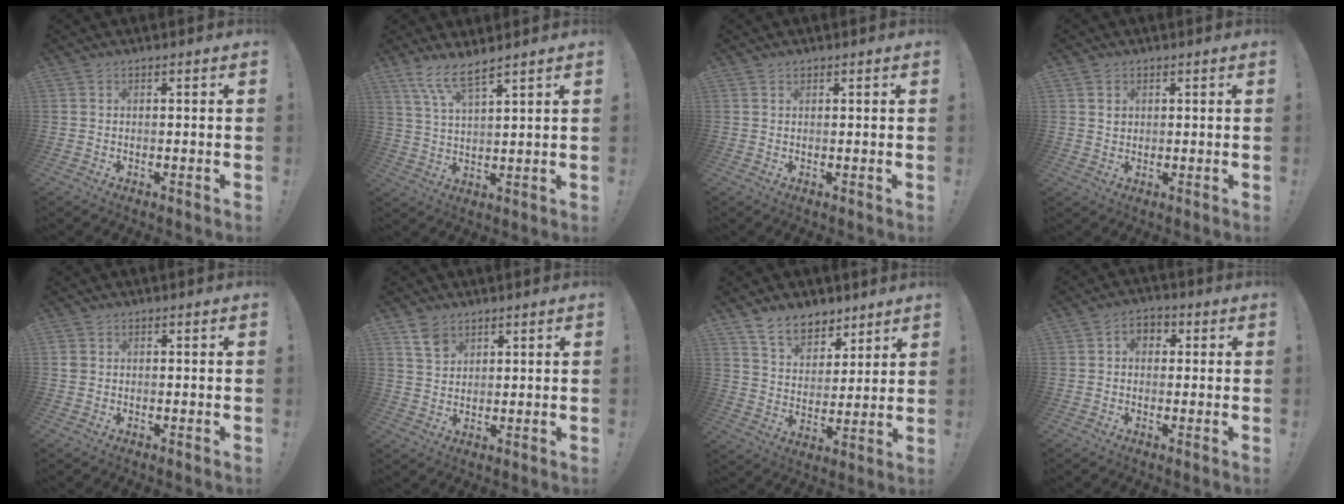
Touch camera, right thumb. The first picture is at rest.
{"total": 7.7, "force": [5.9, 1.2, 4.7], "torque": [-0.096, -0.025, 0.108]}
{"total": 0.5, "force": [0.4, 0.2, 0.1], "torque": [0.004, -0.003, 0.007]}
{"total": 2.2, "force": [0.9, 1.9, 0.4], "torque": [-0.002, 0.000, 0.016]}
{"total": 1.4, "force": [0.1, 1.2, 0.6], "torque": [-0.005, 0.001, 0.001]}
{"total": 5.8, "force": [3.9, 3.7, 2.2], "torque": [-0.027, -0.020, 0.073]}
{"total": 10.8, "force": [8.2, 6.2, 3.2], "torque": [-0.056, -0.060, 0.160]}
{"total": 4.0, "force": [0.2, 3.2, 2.2], "torque": [-0.037, 0.007, 0.004]}